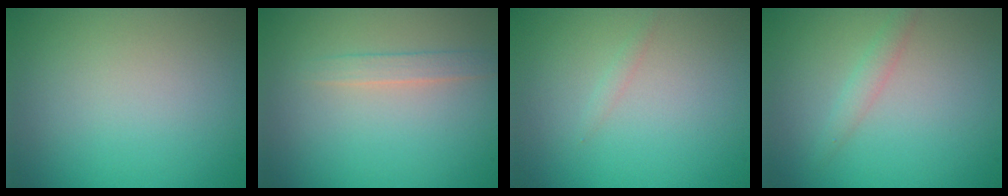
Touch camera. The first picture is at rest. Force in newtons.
{"total": 1.3, "press": 1.3, "slide": 0.1}
{"total": 0.6, "press": 0.6, "slide": 0.0}
{"total": 1.4, "press": 1.4, "slide": 0.0}